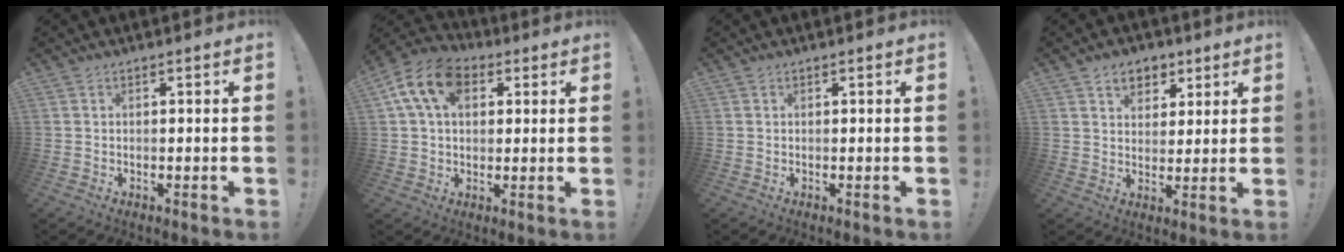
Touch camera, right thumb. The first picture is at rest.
{"total": 13.1, "force": [4.7, 8.8, 8.6], "torque": [-0.151, -0.002, 0.089]}
{"total": 0.0}
{"total": 7.6, "force": [4.2, 5.8, 2.4], "torque": [-0.024, -0.023, 0.078]}